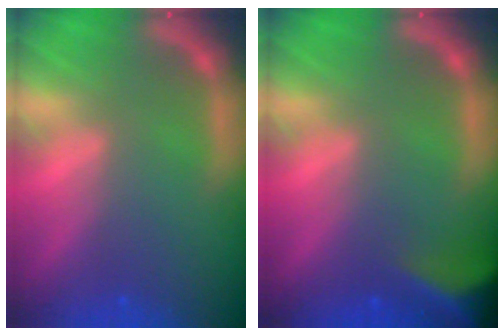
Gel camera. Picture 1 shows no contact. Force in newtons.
{"total": 6.5}